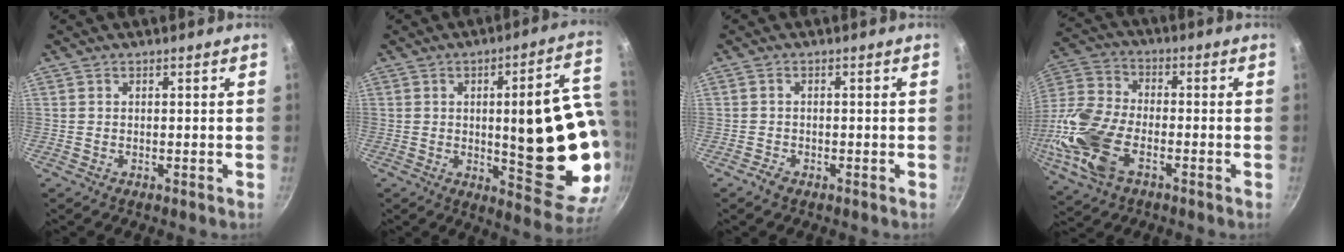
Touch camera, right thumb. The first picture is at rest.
{"total": 23.0, "force": [-0.7, 7.0, 21.9], "torque": [-0.257, -0.012, 0.004]}
{"total": 1.7, "force": [-1.2, 1.0, 0.7], "torque": [-0.014, 0.011, -0.024]}
{"total": 17.4, "force": [-5.6, 9.9, 13.1], "torque": [-0.283, 0.020, -0.123]}